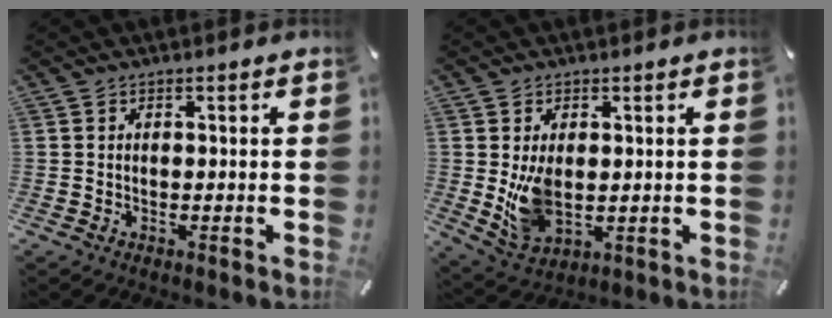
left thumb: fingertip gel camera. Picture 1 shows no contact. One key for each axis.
{"total": 8.2, "fx": 0.4, "fy": 5.4, "fz": 6.2, "tx": -0.119, "ty": -0.011, "tz": 0.007}